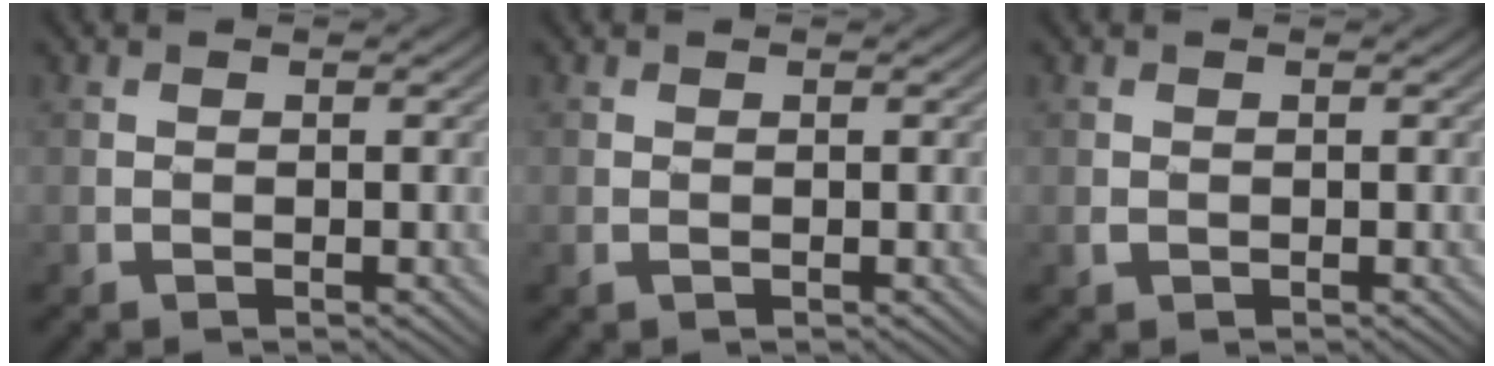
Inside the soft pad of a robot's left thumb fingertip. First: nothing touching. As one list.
[{"total": 0.5, "force": [-0.1, 0.3, 0.4], "torque": [-0.010, -0.003, -0.001]}, {"total": 0.6, "force": [-0.1, 0.6, 0.2], "torque": [-0.003, -0.005, -0.002]}]